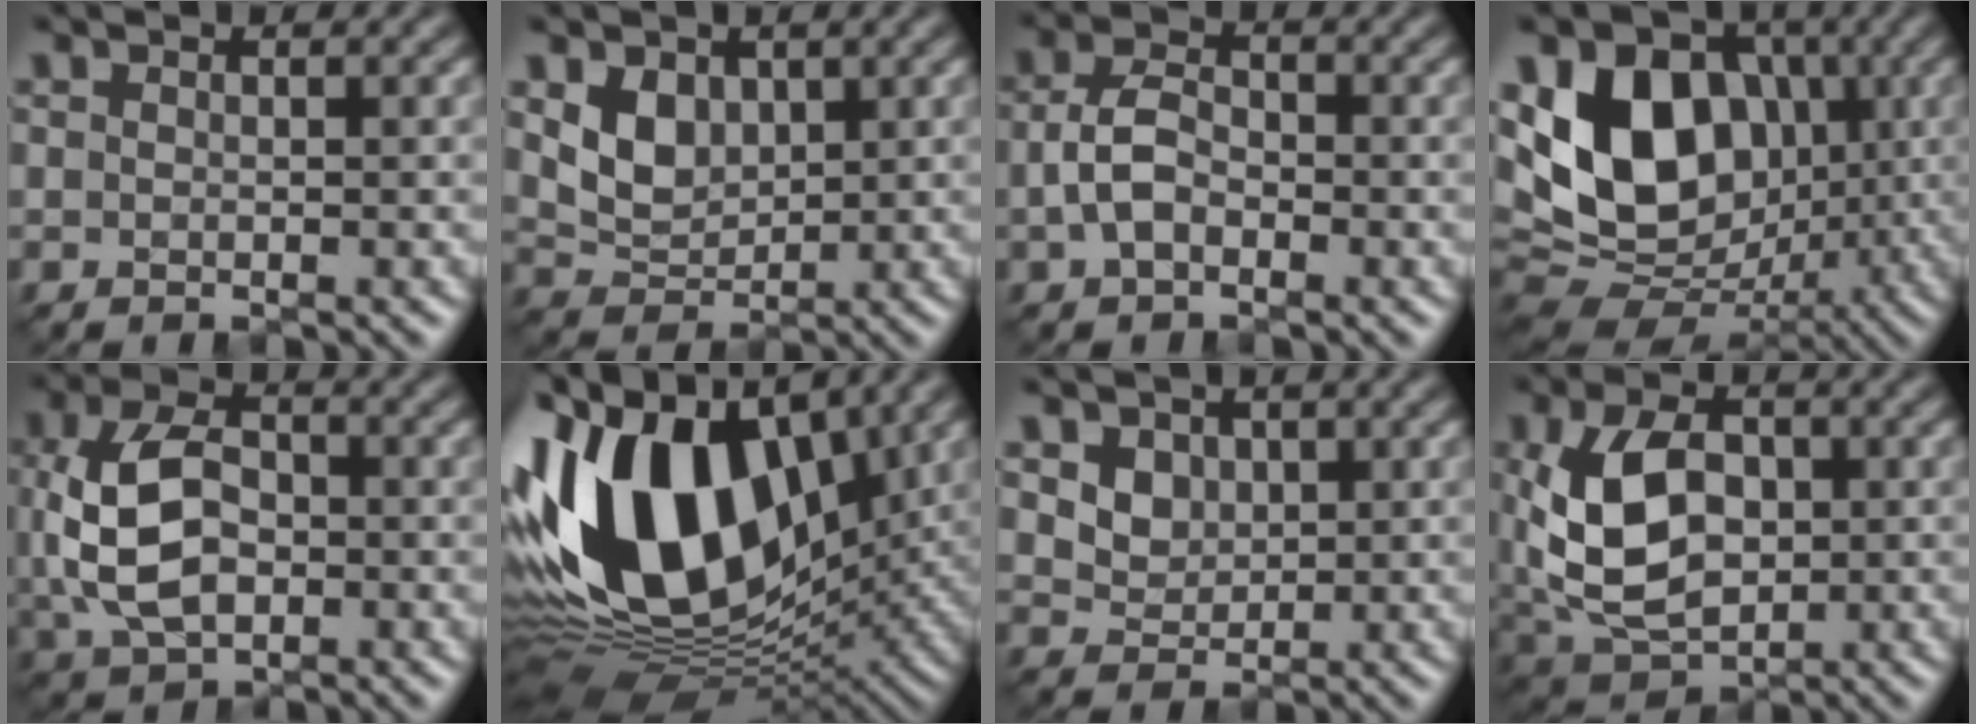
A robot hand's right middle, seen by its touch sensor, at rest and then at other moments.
{"total": 3.4, "force": [0.9, 2.6, 2.0], "torque": [-0.045, -0.009, 0.017]}
{"total": 3.2, "force": [-1.0, 2.0, 2.3], "torque": [-0.054, 0.000, -0.026]}
{"total": 11.8, "force": [0.9, 8.8, 7.8], "torque": [-0.146, 0.000, 0.000]}
{"total": 7.5, "force": [-0.4, 5.0, 5.6], "torque": [-0.123, 0.002, -0.011]}
{"total": 16.6, "force": [2.6, 10.0, 13.0], "torque": [-0.277, 0.019, 0.026]}
{"total": 4.1, "force": [1.6, 3.2, 2.0], "torque": [-0.058, -0.005, 0.037]}
{"total": 9.4, "force": [0.0, 6.1, 7.1], "torque": [-0.159, -0.002, -0.001]}